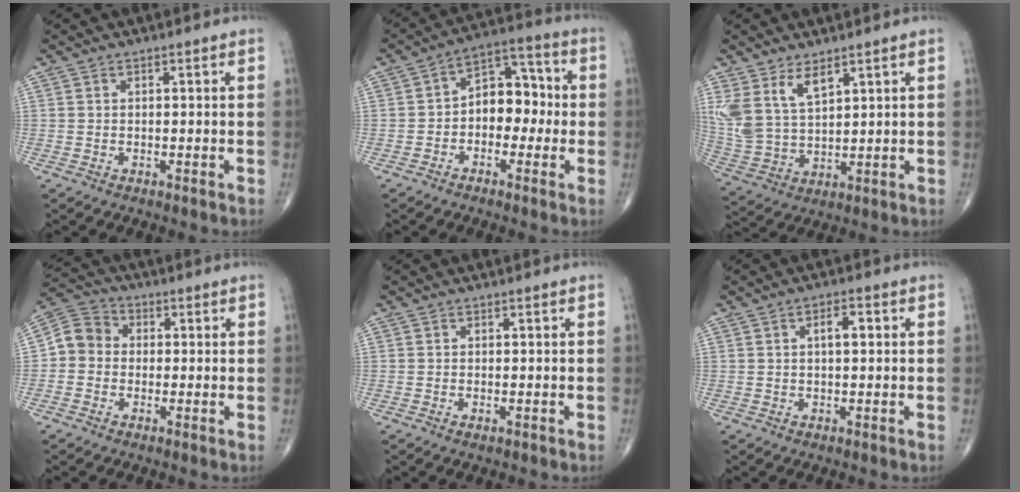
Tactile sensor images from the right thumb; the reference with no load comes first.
{"total": 9.8, "force": [-0.8, 6.7, 7.1], "torque": [-0.067, 0.040, -0.029]}
{"total": 10.1, "force": [5.8, 5.0, 6.7], "torque": [-0.136, -0.022, 0.131]}
{"total": 6.6, "force": [-0.5, 5.9, 2.9], "torque": [-0.037, 0.023, -0.025]}
{"total": 0.7, "force": [-0.3, 0.3, 0.6], "torque": [-0.009, -0.001, -0.005]}
{"total": 3.2, "force": [0.7, 1.4, 2.8], "torque": [-0.043, 0.005, 0.009]}